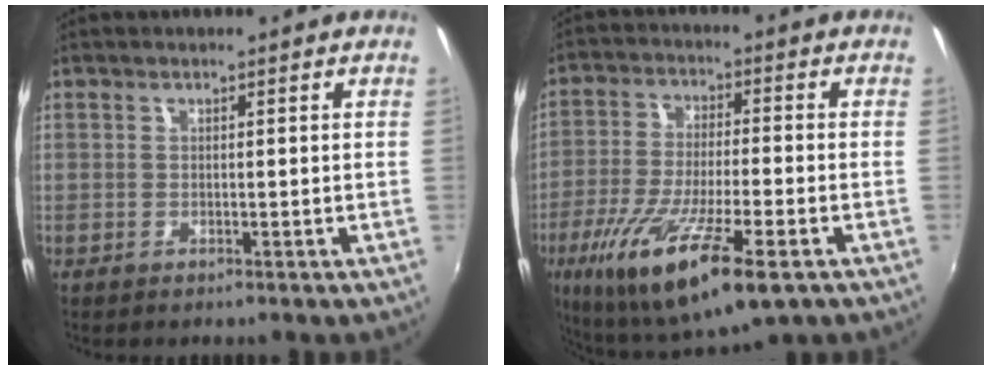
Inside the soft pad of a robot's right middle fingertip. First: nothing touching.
{"total": 18.8, "force": [-9.3, 4.5, 15.7], "torque": [-0.313, -0.058, -0.163]}